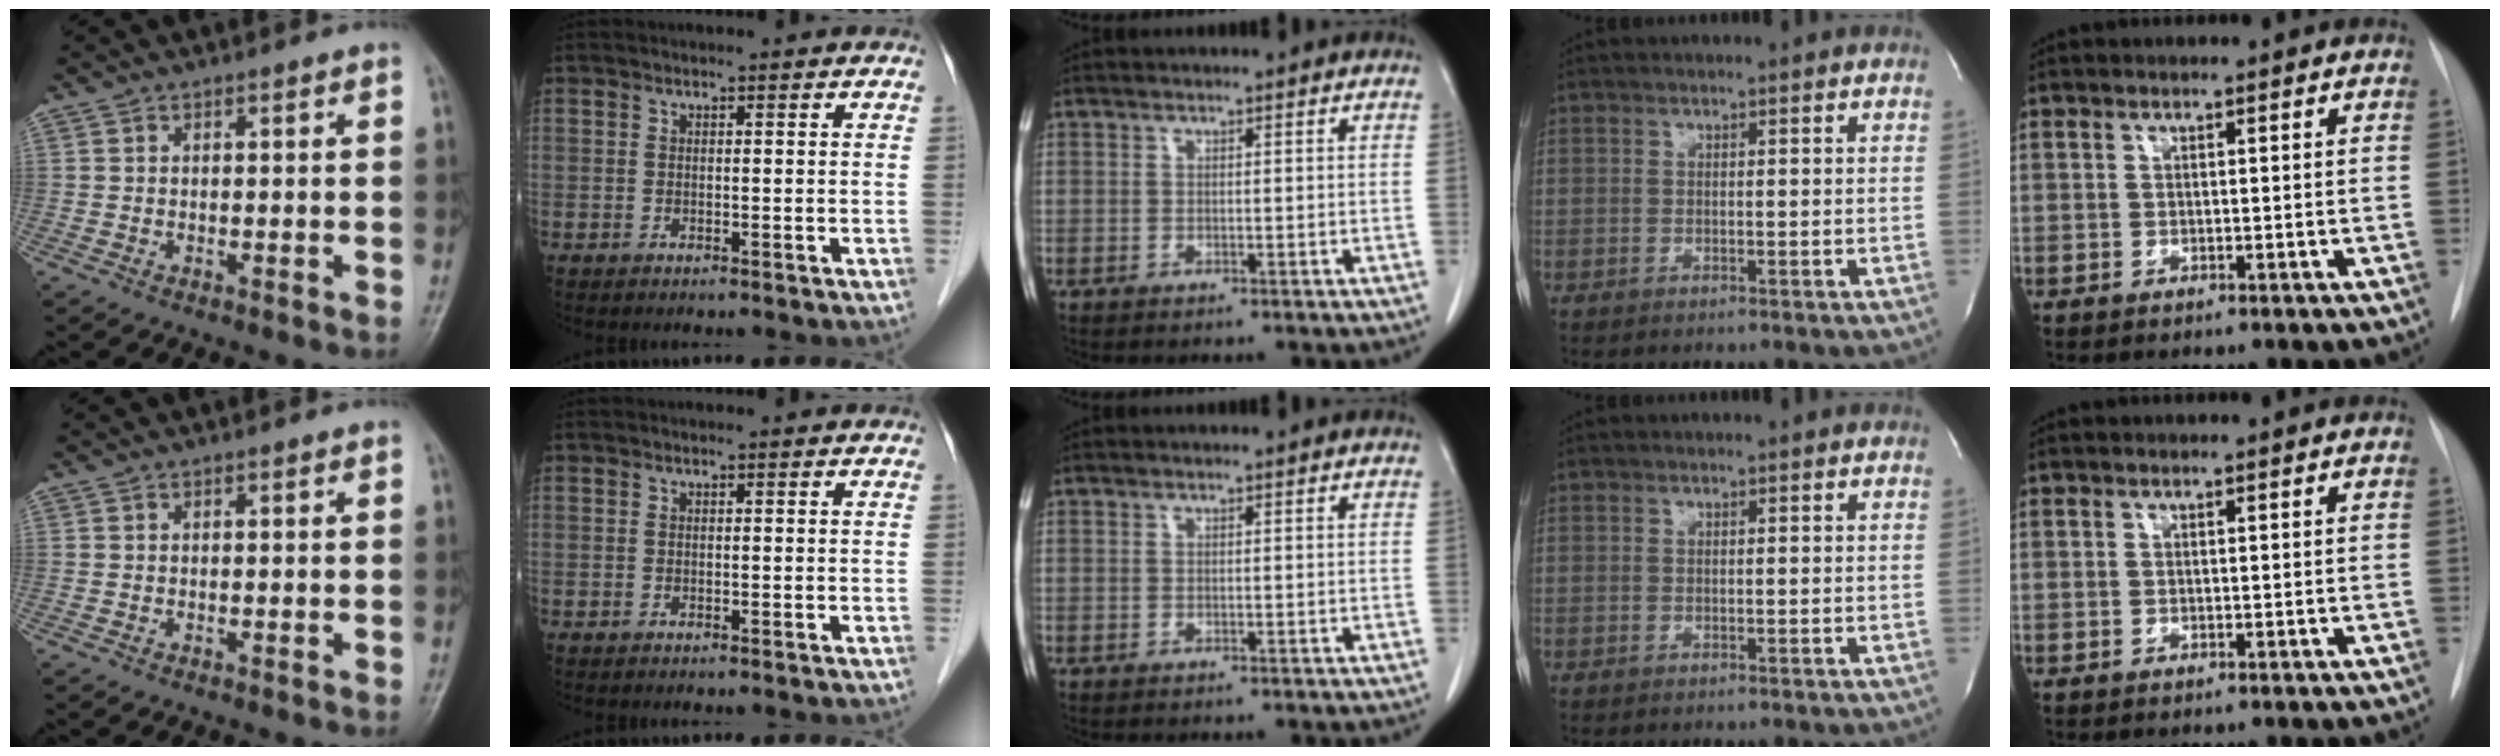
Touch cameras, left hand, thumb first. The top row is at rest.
{}